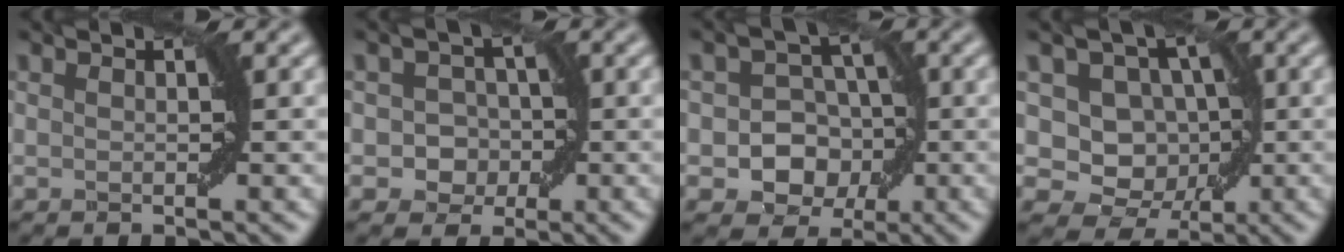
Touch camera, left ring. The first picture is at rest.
{"total": 2.8, "force": [-0.5, 2.5, 1.2], "torque": [0.005, 0.001, -0.014]}
{"total": 5.0, "force": [-1.1, 4.2, 2.5], "torque": [-0.008, 0.001, -0.031]}
{"total": 7.1, "force": [1.2, 5.9, 3.8], "torque": [-0.036, 0.005, -0.001]}